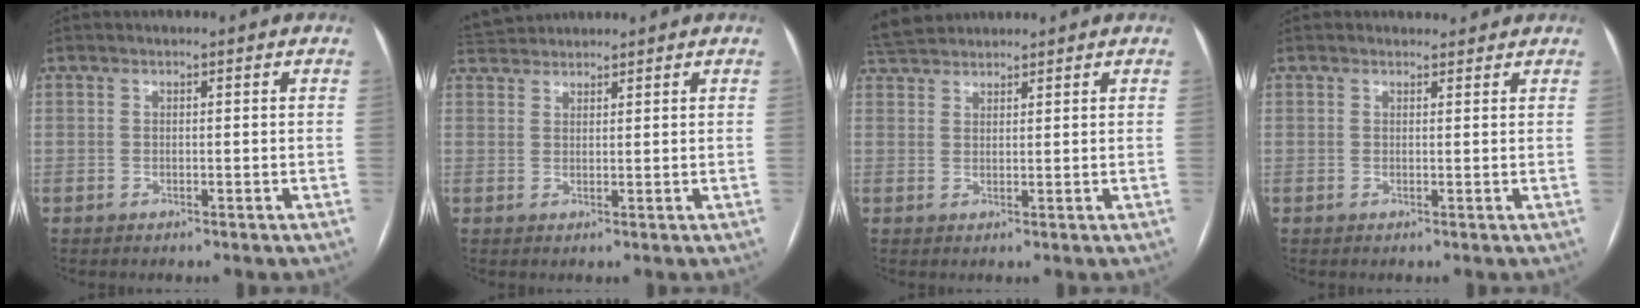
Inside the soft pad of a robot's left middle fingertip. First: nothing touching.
{"total": 4.3, "force": [4.2, 0.9, 0.5], "torque": [-0.017, 0.031, 0.079]}
{"total": 5.0, "force": [4.8, 1.2, 0.9], "torque": [-0.026, 0.030, 0.090]}
{"total": 1.7, "force": [1.5, 0.8, -0.1], "torque": [-0.001, 0.008, 0.017]}